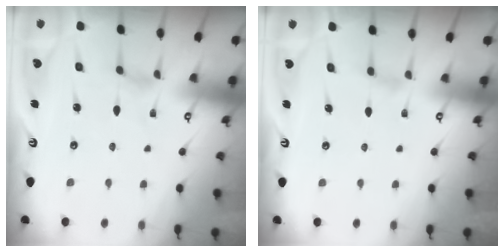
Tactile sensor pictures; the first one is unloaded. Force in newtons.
{"total": 3.2, "press": 3.2, "slide": 0.5}